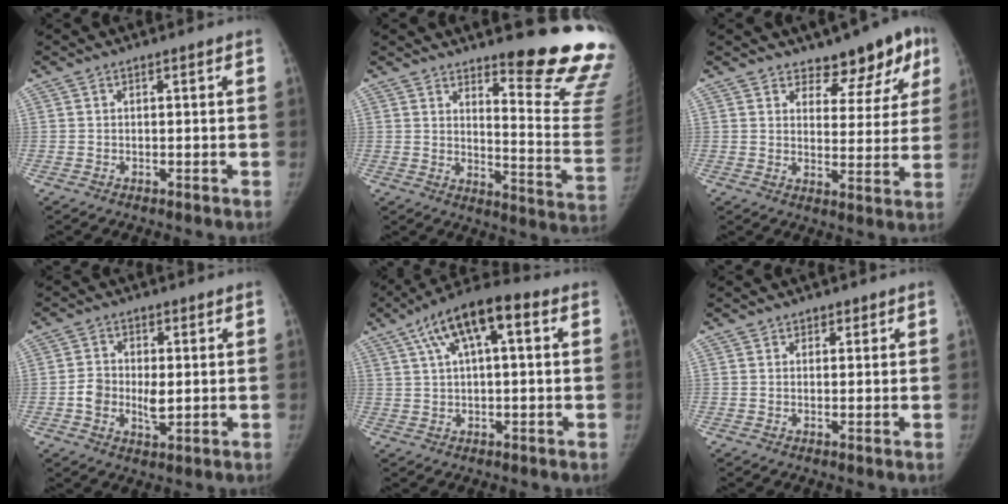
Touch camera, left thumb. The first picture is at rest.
{"total": 19.2, "force": [15.1, 2.6, 11.5], "torque": [-0.120, -0.167, 0.190]}
{"total": 9.8, "force": [6.6, 5.1, 5.1], "torque": [-0.013, -0.040, 0.085]}
{"total": 6.7, "force": [-0.7, 4.4, 5.1], "torque": [-0.073, -0.002, -0.011]}
{"total": 12.2, "force": [4.3, 4.5, 10.5], "torque": [-0.182, 0.030, 0.065]}
{"total": 1.4, "force": [0.7, 1.2, 0.1], "torque": [0.018, -0.003, 0.006]}